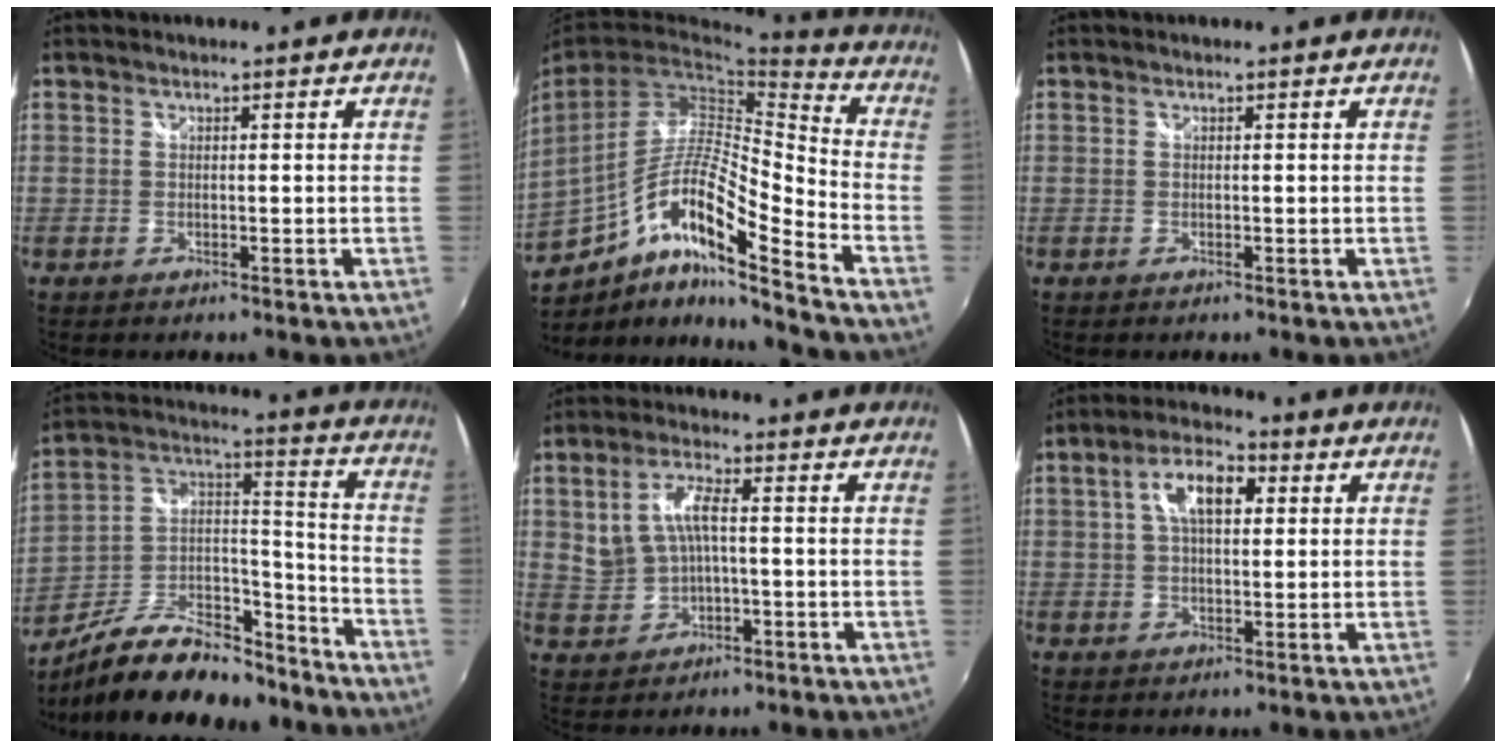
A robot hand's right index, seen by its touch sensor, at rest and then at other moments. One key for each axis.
{"total": 17.5, "fx": -8.8, "fy": 2.4, "fz": 15.0, "tx": -0.274, "ty": -0.026, "tz": -0.165}
{"total": 0.0}
{"total": 20.6, "fx": -14.9, "fy": 9.0, "fz": 11.0, "tx": -0.213, "ty": 0.032, "tz": -0.232}
{"total": 6.3, "fx": 0.1, "fy": 3.3, "fz": 5.4, "tx": -0.109, "ty": 0.005, "tz": 0.015}
{"total": 8.4, "fx": 2.2, "fy": 4.1, "fz": 6.9, "tx": -0.124, "ty": 0.022, "tz": 0.035}